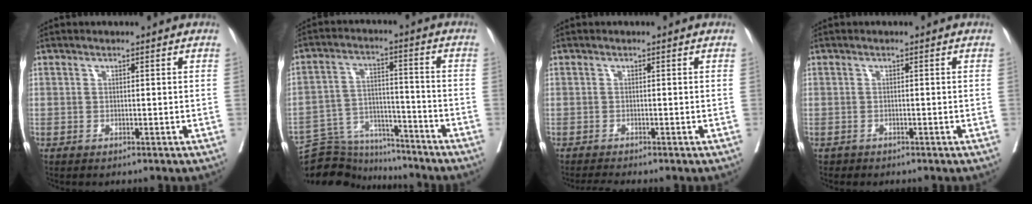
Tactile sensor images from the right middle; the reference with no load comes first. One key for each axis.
{"total": 11.7, "fx": -11.4, "fy": 2.4, "fz": 0.6, "tx": -0.015, "ty": 0.037, "tz": -0.190}
{"total": 1.0, "fx": -1.0, "fy": -0.4, "fz": 0.1, "tx": -0.008, "ty": -0.007, "tz": -0.018}
{"total": 0.9, "fx": -0.7, "fy": 0.4, "fz": 0.1, "tx": -0.011, "ty": -0.001, "tz": -0.016}